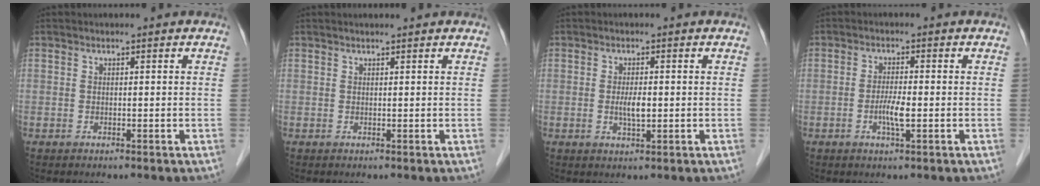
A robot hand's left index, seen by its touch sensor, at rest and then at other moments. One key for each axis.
{"total": 1.6, "fx": 1.5, "fy": -0.1, "fz": 0.7, "tx": -0.007, "ty": 0.011, "tz": 0.022}
{"total": 2.6, "fx": -0.4, "fy": 0.6, "fz": 2.5, "tx": -0.051, "ty": -0.005, "tz": -0.006}
{"total": 3.2, "fx": -1.1, "fy": 0.3, "fz": 3.0, "tx": -0.063, "ty": -0.006, "tz": -0.021}